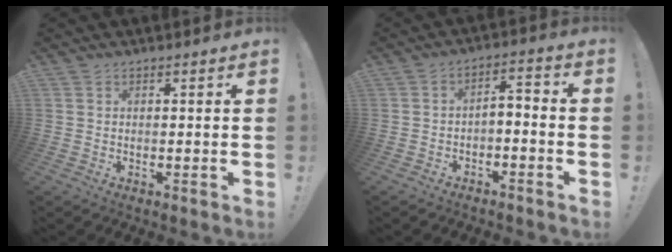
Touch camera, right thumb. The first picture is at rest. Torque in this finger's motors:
{"motor_torque": [0.21, 0.23, 0.32, -0.37, 0.00]}